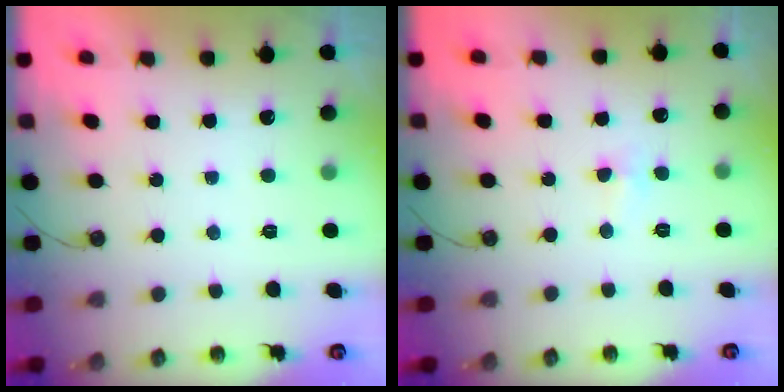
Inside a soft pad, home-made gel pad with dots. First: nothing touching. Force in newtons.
{"total": 3.3, "press": 3.2, "slide": 0.6}